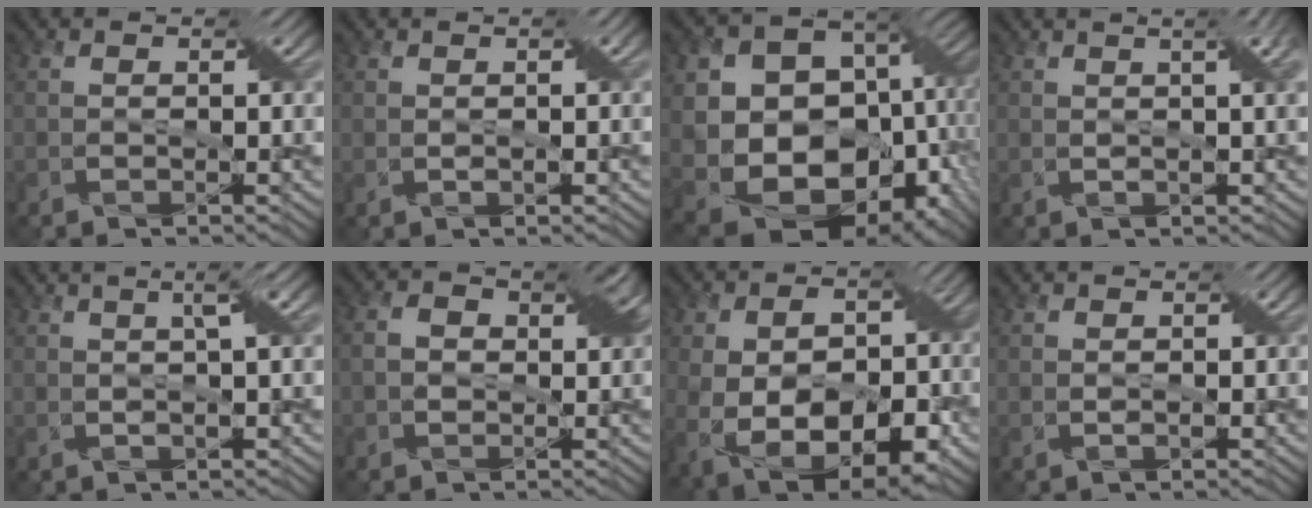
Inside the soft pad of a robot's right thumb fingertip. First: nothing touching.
{"total": 1.5, "force": [0.4, 0.5, 1.4], "torque": [-0.027, 0.005, 0.010]}
{"total": 20.1, "force": [-0.9, 15.5, 12.7], "torque": [-0.204, -0.026, 0.020]}
{"total": 4.9, "force": [1.9, 1.2, 4.4], "torque": [-0.058, 0.017, 0.020]}
{"total": 3.1, "force": [1.0, 0.3, 2.9], "torque": [-0.058, 0.009, 0.020]}
{"total": 4.6, "force": [0.3, 3.2, 3.3], "torque": [-0.059, 0.005, 0.002]}
{"total": 16.5, "force": [-4.4, 10.1, 12.2], "torque": [-0.220, -0.034, -0.047]}
{"total": 1.2, "force": [0.1, 0.7, 0.9], "torque": [-0.018, 0.001, 0.005]}